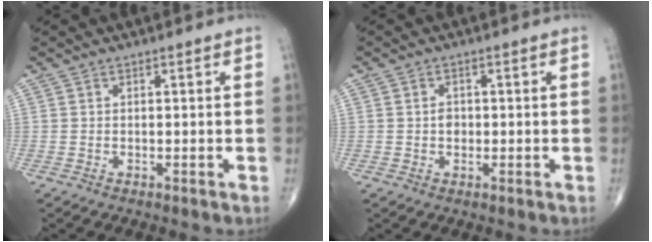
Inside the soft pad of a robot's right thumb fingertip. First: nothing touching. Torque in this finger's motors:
{"motor_torque": [-0.24, 0.11, -0.04, -0.28, -0.01]}